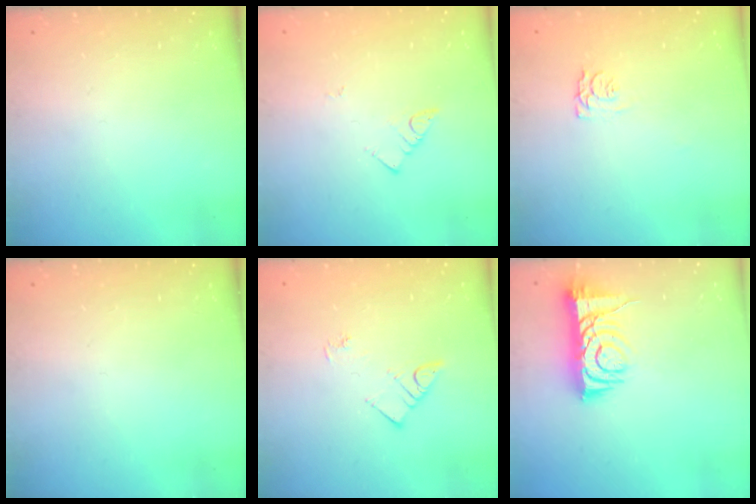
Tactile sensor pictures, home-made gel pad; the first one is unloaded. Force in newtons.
{"total": 2.9, "press": 2.9, "slide": 0.3}
{"total": 5.0, "press": 4.9, "slide": 0.5}
{"total": 0.0}
{"total": 3.8, "press": 3.8, "slide": 0.4}
{"total": 8.4, "press": 8.3, "slide": 0.9}